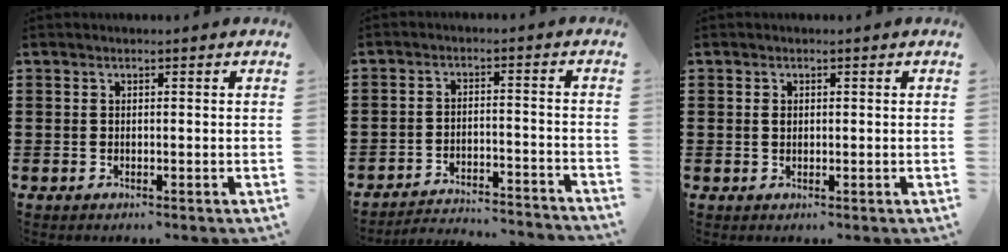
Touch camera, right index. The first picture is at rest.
{"total": 3.8, "force": [-3.7, 0.0, 0.9], "torque": [-0.029, -0.003, -0.081]}
{"total": 0.9, "force": [0.2, 0.7, 0.4], "torque": [-0.012, 0.003, 0.004]}